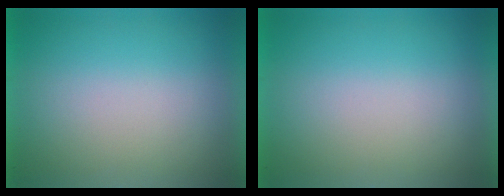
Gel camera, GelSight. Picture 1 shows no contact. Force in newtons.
{"total": 0.0}